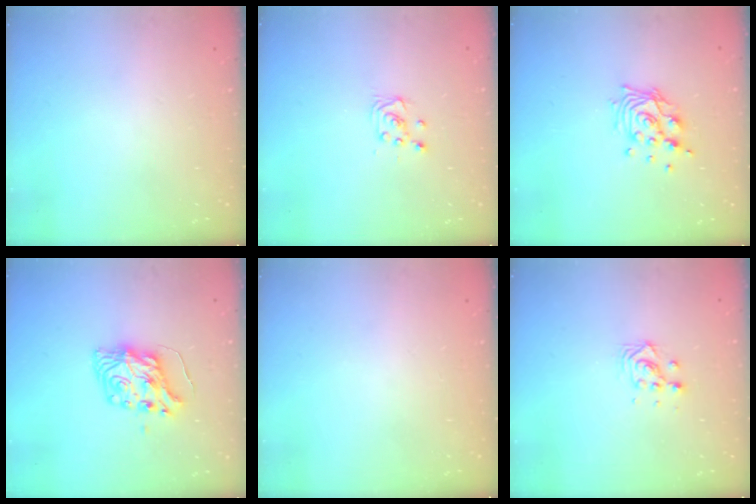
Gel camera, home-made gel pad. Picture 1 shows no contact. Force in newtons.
{"total": 3.4, "press": 3.4, "slide": 0.4}
{"total": 11.1, "press": 10.9, "slide": 1.6}
{"total": 8.4, "press": 8.3, "slide": 0.5}
{"total": 0.0}
{"total": 4.5, "press": 4.5, "slide": 0.2}